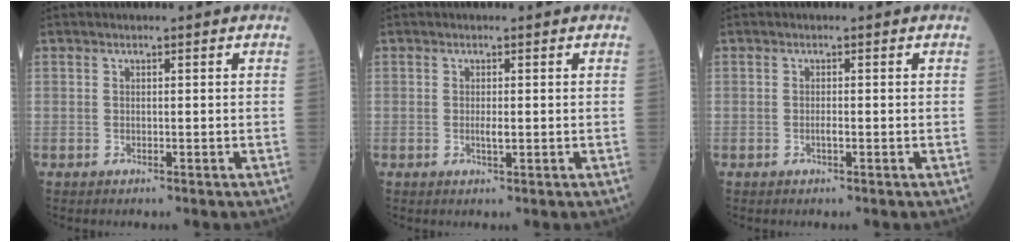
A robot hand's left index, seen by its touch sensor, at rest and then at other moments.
{"total": 1.3, "force": [0.0, 0.3, 1.2], "torque": [-0.025, -0.001, 0.001]}
{"total": 0.8, "force": [-0.3, 0.1, 0.7], "torque": [-0.015, 0.001, -0.005]}